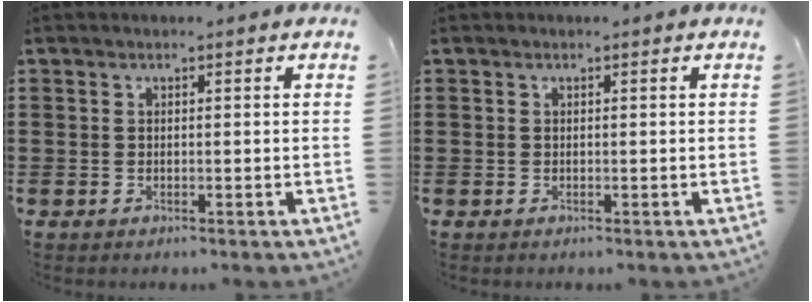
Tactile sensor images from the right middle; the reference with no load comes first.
{"total": 0.0}